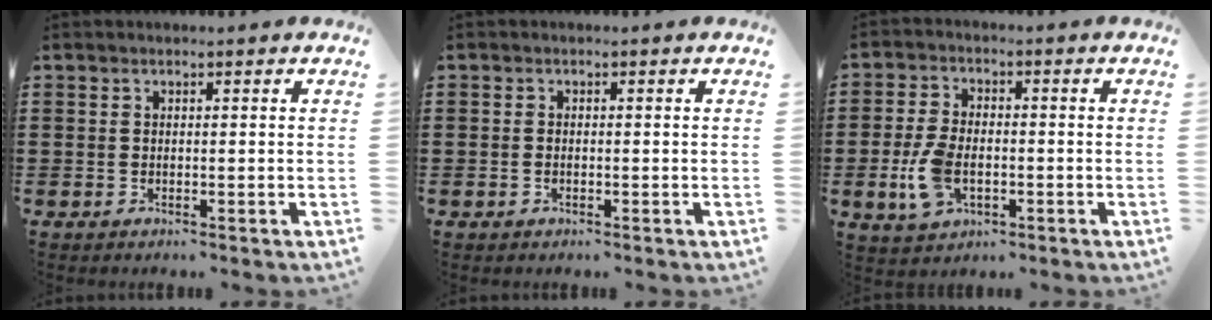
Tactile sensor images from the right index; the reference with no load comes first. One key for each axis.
{"total": 0.7, "fx": -0.3, "fy": 0.4, "fz": 0.5, "tx": -0.012, "ty": -0.001, "tz": -0.006}
{"total": 6.7, "fx": -1.9, "fy": 3.8, "fz": 5.2, "tx": -0.124, "ty": 0.000, "tz": -0.040}